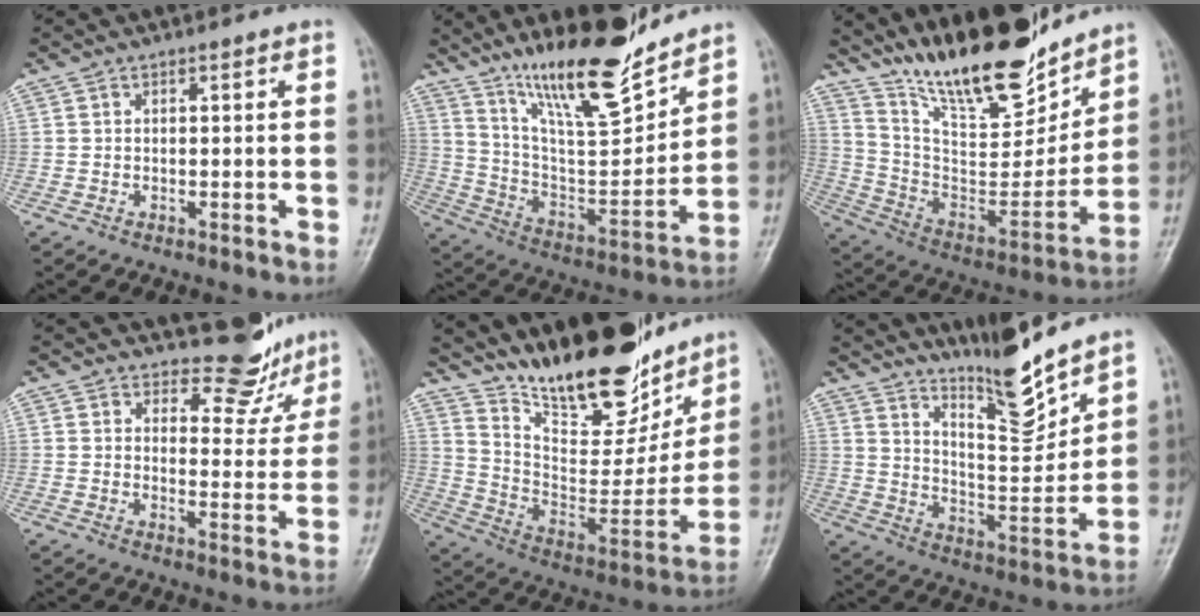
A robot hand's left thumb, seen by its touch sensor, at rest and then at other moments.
{"total": 18.6, "force": [14.6, 4.1, 10.8], "torque": [-0.144, -0.092, 0.262]}
{"total": 21.8, "force": [17.8, 6.1, 11.0], "torque": [-0.136, -0.109, 0.313]}
{"total": 7.5, "force": [6.7, 3.4, 0.8], "torque": [0.021, -0.062, 0.085]}
{"total": 23.4, "force": [18.3, 8.2, 12.1], "torque": [-0.143, -0.099, 0.305]}
{"total": 11.1, "force": [9.6, 1.2, 5.5], "torque": [-0.071, -0.080, 0.172]}